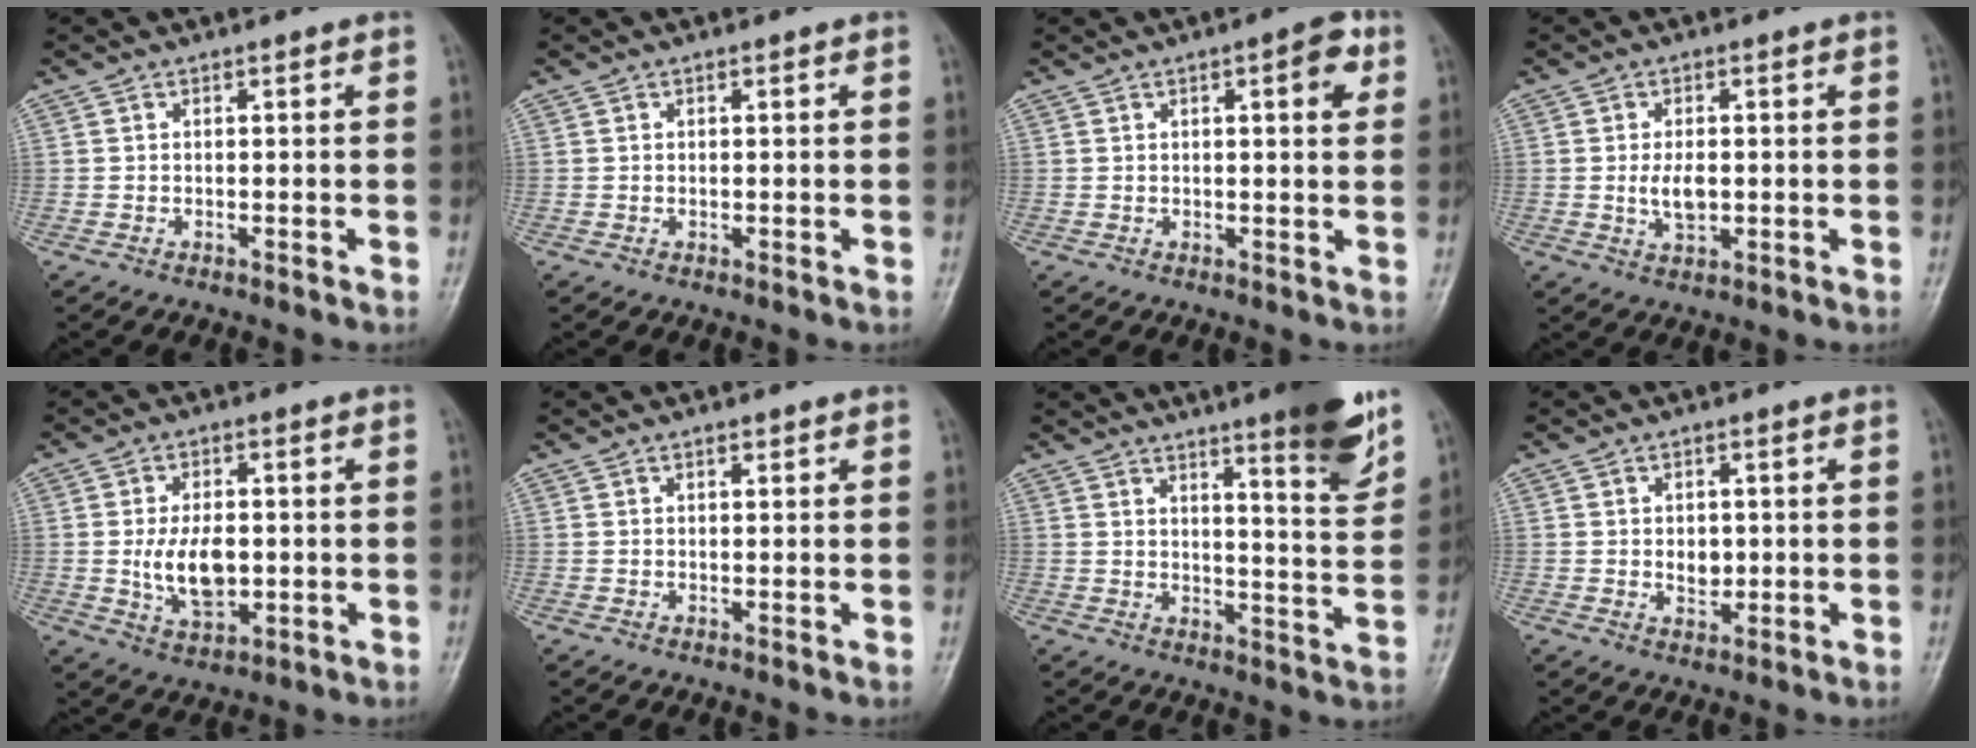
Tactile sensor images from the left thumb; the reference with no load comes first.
{"total": 0.5, "force": [0.2, 0.3, 0.4], "torque": [-0.005, -0.001, 0.003]}
{"total": 4.8, "force": [1.8, 1.5, 4.2], "torque": [-0.046, -0.002, 0.019]}
{"total": 4.6, "force": [-0.1, 2.5, 3.8], "torque": [-0.068, -0.004, -0.001]}
{"total": 9.1, "force": [-0.4, 5.3, 7.4], "torque": [-0.116, -0.006, -0.001]}
{"total": 1.1, "force": [0.7, 0.5, 0.7], "torque": [-0.006, -0.002, 0.009]}
{"total": 11.8, "force": [7.7, 1.4, 8.7], "torque": [-0.100, -0.053, 0.109]}
{"total": 3.6, "force": [0.2, 2.6, 2.5], "torque": [-0.023, -0.003, 0.008]}